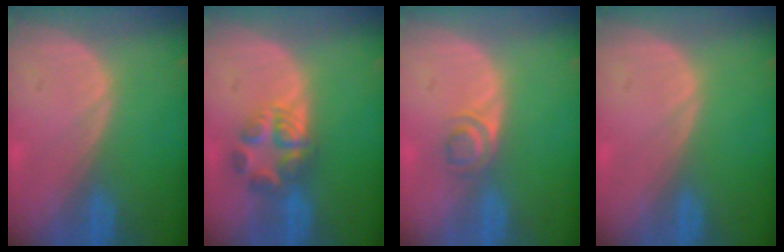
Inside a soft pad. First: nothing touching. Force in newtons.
{"total": 5.6, "press": 5.5, "slide": 1.1}
{"total": 2.8, "press": 2.7, "slide": 1.0}
{"total": 0.0}